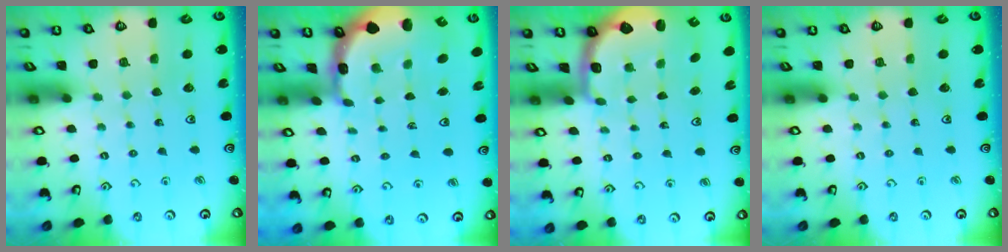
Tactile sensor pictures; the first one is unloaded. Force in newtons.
{"total": 2.2, "press": 2.0, "slide": 0.9}
{"total": 2.9, "press": 1.8, "slide": 2.2}
{"total": 0.0}